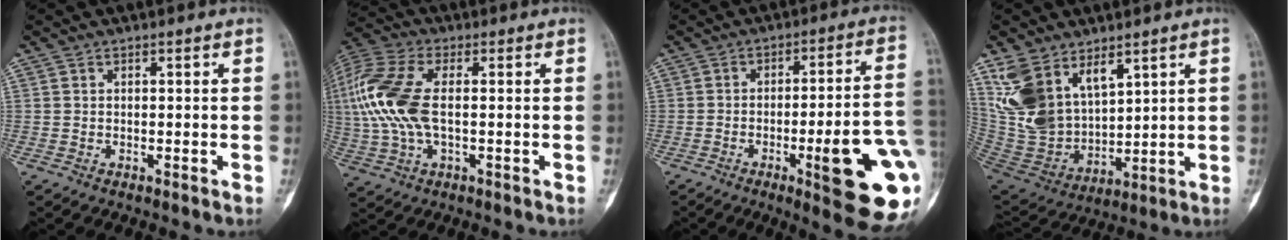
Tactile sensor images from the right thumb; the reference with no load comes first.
{"total": 15.0, "force": [0.9, 7.6, 12.8], "torque": [-0.306, 0.013, 0.016]}
{"total": 19.4, "force": [-5.6, 3.5, 18.3], "torque": [-0.192, 0.016, -0.065]}
{"total": 16.2, "force": [8.9, 9.7, 9.5], "torque": [-0.162, -0.037, 0.202]}